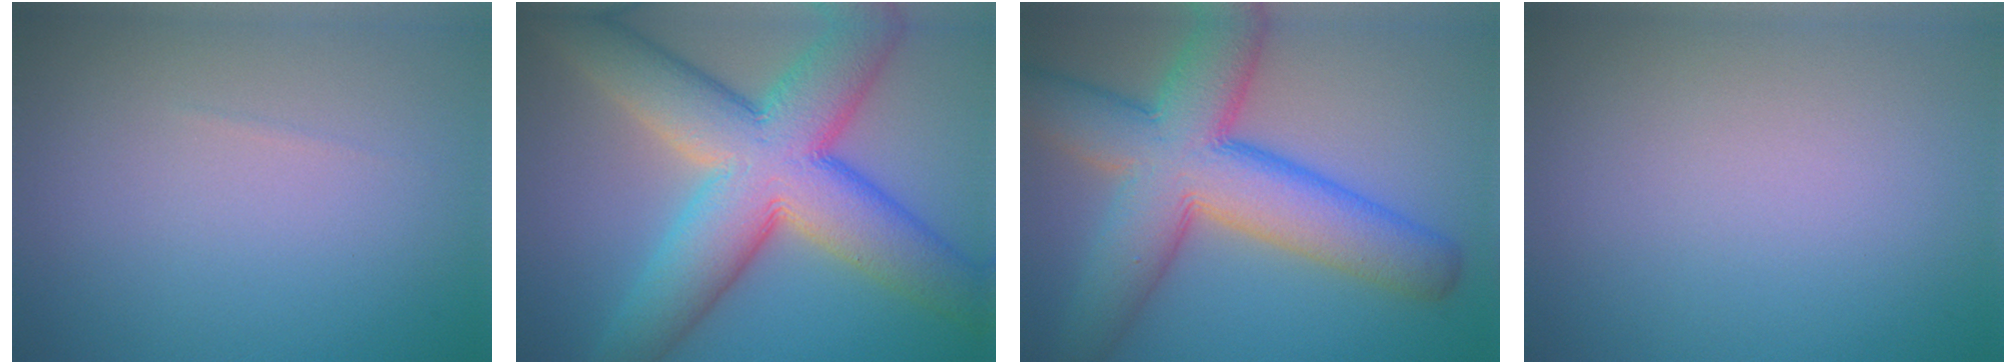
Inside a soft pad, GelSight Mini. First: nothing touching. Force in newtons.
{"total": 12.9, "press": 12.9, "slide": 0.5}
{"total": 11.1, "press": 11.1, "slide": 0.3}
{"total": 0.0}